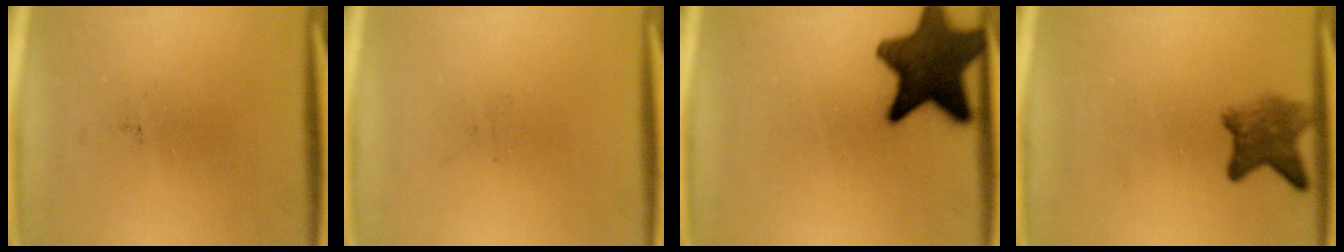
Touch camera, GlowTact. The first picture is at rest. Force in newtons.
{"total": 0.0}
{"total": 14.3}
{"total": 5.0}